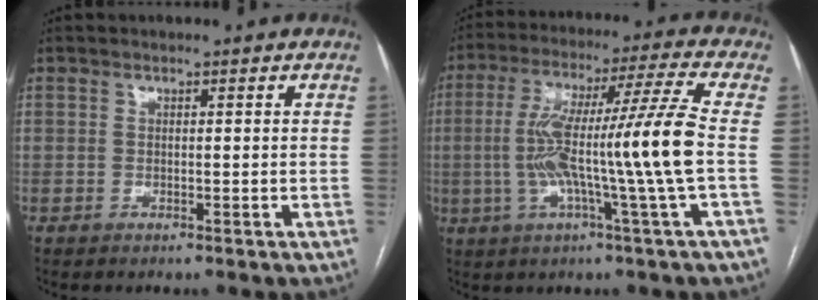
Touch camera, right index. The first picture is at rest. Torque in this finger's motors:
{"motor_torque": [2.14, 0.00, 0.78, 0.21]}